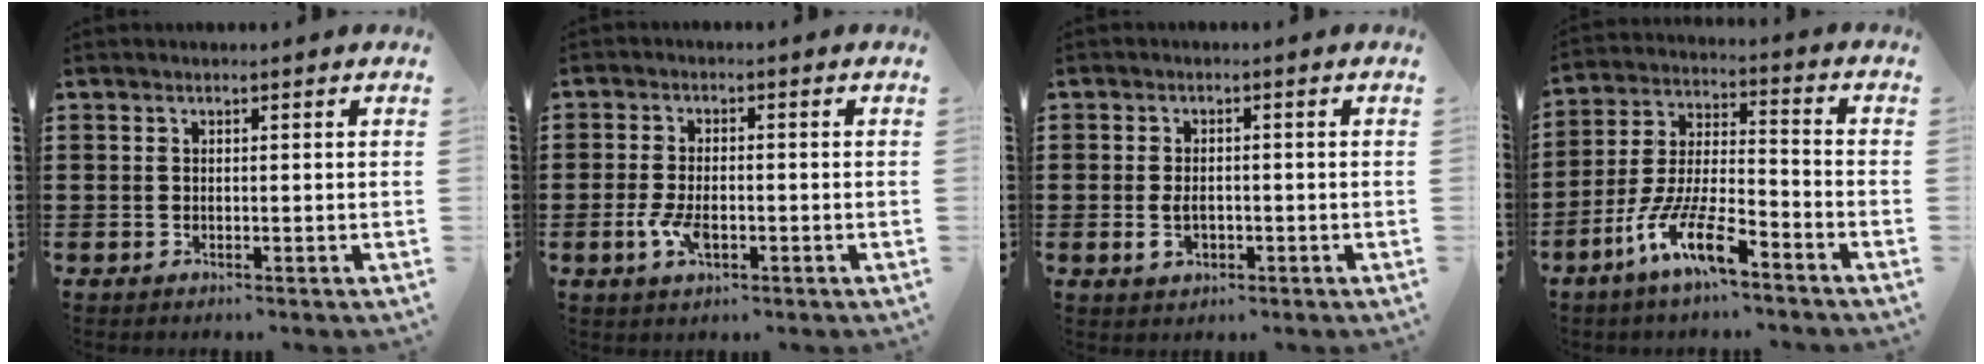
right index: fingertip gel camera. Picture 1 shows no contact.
{"total": 4.4, "force": [-1.4, 1.9, 3.8], "torque": [-0.086, -0.007, -0.027]}
{"total": 3.1, "force": [-0.7, 1.8, 2.4], "torque": [-0.056, -0.004, -0.014]}
{"total": 10.7, "force": [-7.4, 2.3, 7.4], "torque": [-0.169, 0.000, -0.146]}